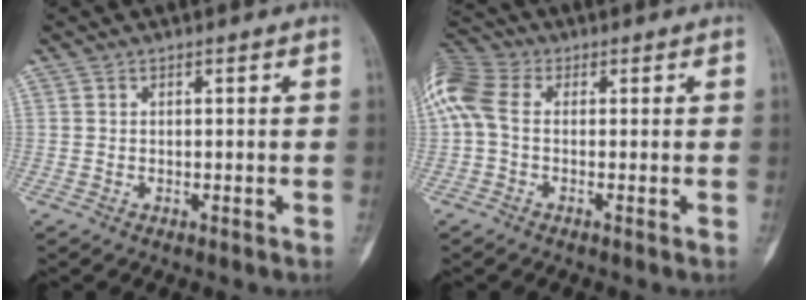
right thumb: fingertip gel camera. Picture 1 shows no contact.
{"total": 9.8, "force": [0.9, 6.7, 7.1], "torque": [-0.169, 0.027, 0.009]}